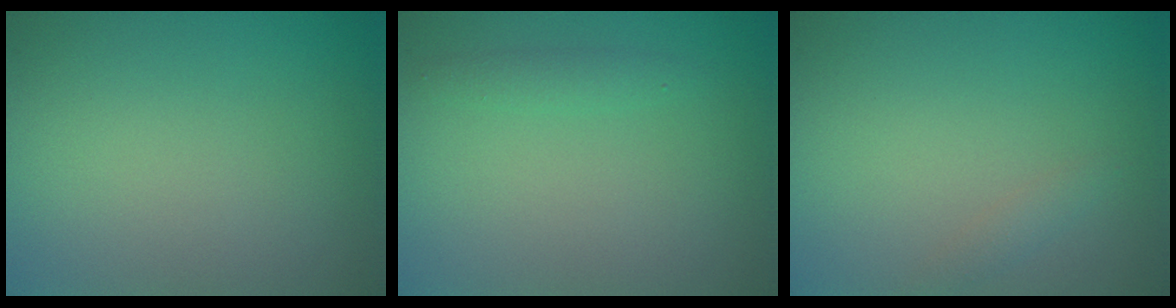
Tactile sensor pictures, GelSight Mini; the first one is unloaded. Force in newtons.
{"total": 1.1, "press": 1.1, "slide": 0.1}
{"total": 0.9, "press": 0.9, "slide": 0.0}